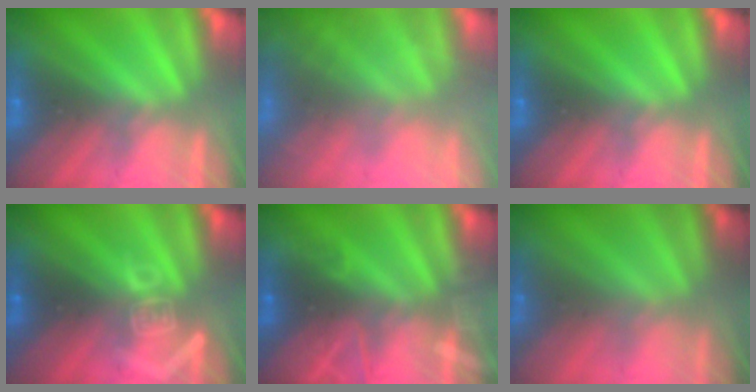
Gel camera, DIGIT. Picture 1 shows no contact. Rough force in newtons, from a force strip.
{"total": 7.1}
{"total": 0.0}
{"total": 2.9}
{"total": 2.9}
{"total": 1.5}